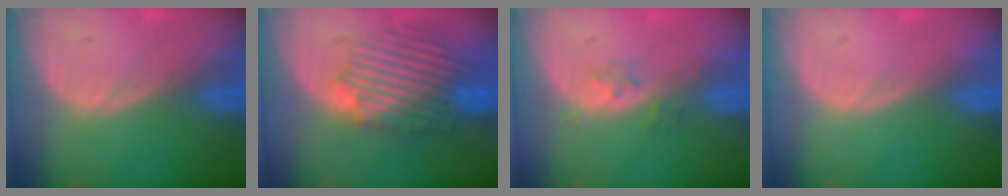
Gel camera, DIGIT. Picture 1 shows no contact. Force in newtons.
{"total": 9.5, "press": 9.3, "slide": 2.1}
{"total": 2.1, "press": 1.8, "slide": 1.2}
{"total": 0.0}